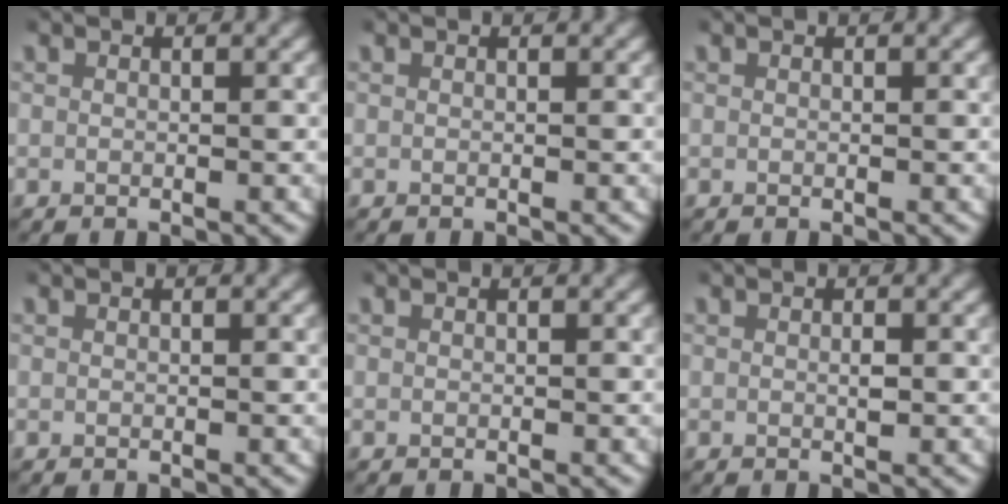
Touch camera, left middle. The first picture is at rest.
{"total": 0.0}
{"total": 0.0}
{"total": 0.0}
{"total": 0.0}
{"total": 0.7, "force": [0.1, 0.3, 0.6], "torque": [-0.010, -0.002, 0.001]}